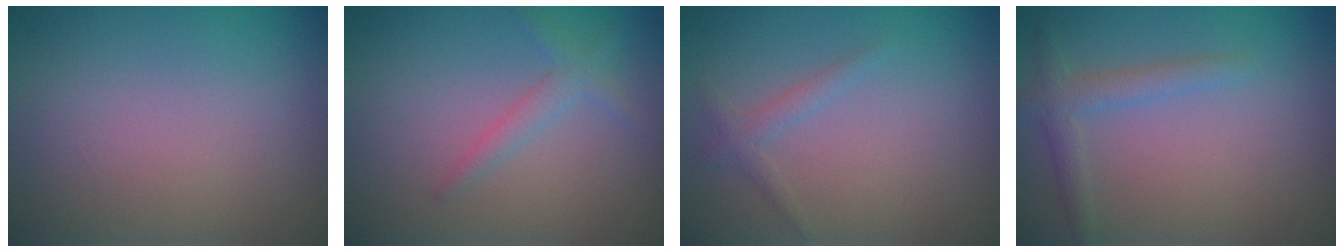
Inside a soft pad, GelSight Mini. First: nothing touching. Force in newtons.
{"total": 1.5, "press": 1.5, "slide": 0.1}
{"total": 1.2, "press": 1.2, "slide": 0.1}
{"total": 2.0, "press": 2.0, "slide": 0.1}